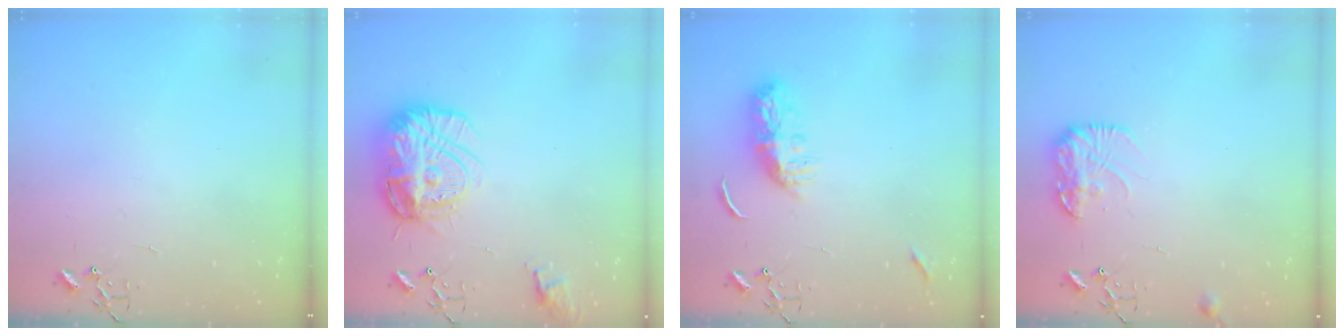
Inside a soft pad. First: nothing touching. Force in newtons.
{"total": 18.5, "press": 18.4, "slide": 1.8}
{"total": 9.6, "press": 9.6, "slide": 0.5}
{"total": 10.3, "press": 10.3, "slide": 0.8}